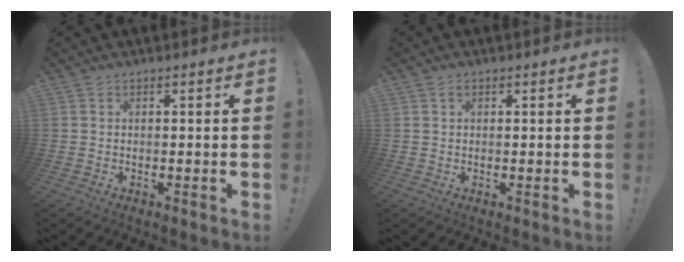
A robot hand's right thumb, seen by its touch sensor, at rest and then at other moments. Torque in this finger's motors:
{"motor_torque": [0.11, -0.08, 0.16, 0.08, 0.01]}